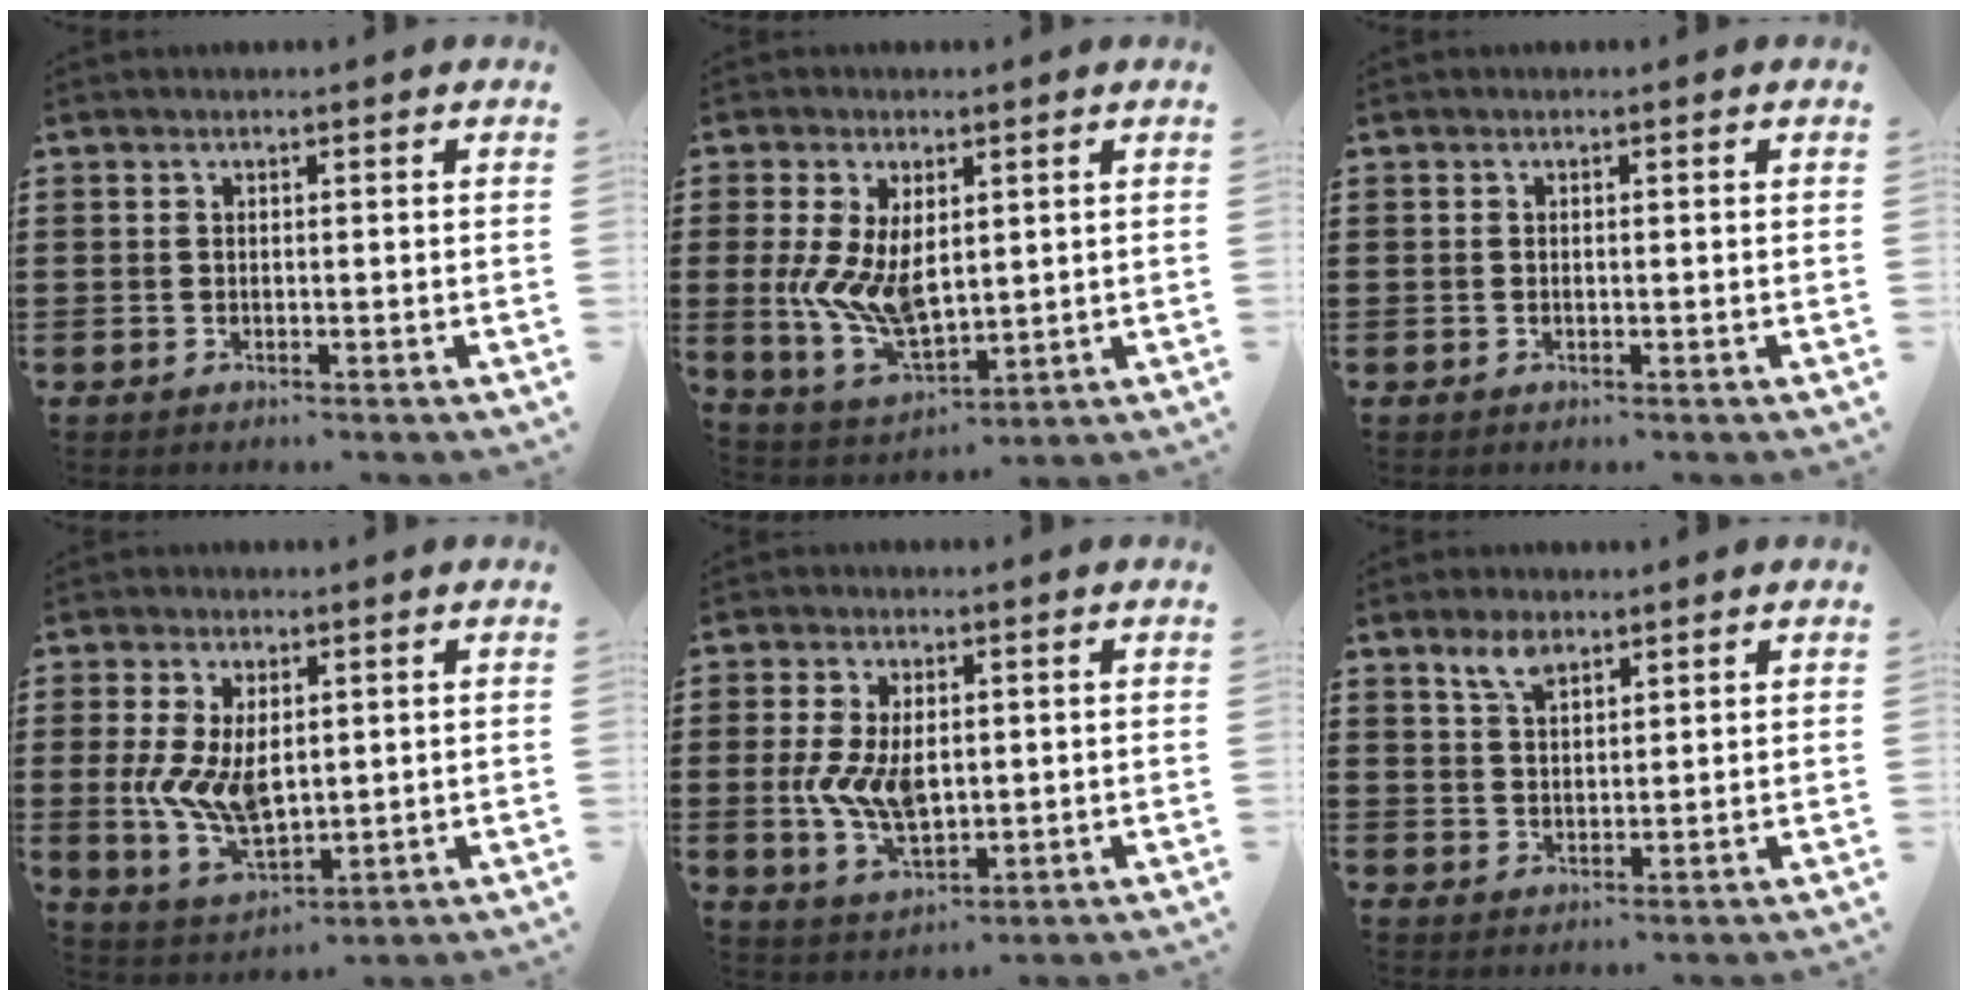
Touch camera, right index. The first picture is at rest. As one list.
[{"total": 9.0, "force": [0.8, 5.1, 7.4], "torque": [-0.174, -0.003, 0.016]}, {"total": 0.0}, {"total": 8.6, "force": [0.5, 5.0, 7.0], "torque": [-0.158, 0.002, 0.011]}, {"total": 8.0, "force": [0.1, 4.5, 6.5], "torque": [-0.150, 0.003, -0.001]}, {"total": 4.1, "force": [2.9, 1.8, 2.3], "torque": [-0.054, 0.005, 0.053]}]